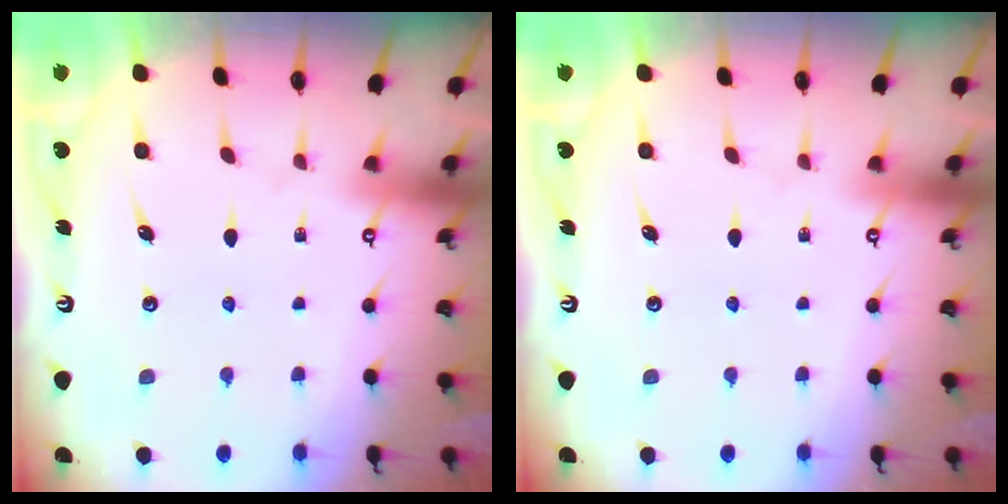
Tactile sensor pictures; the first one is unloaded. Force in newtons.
{"total": 0.0}